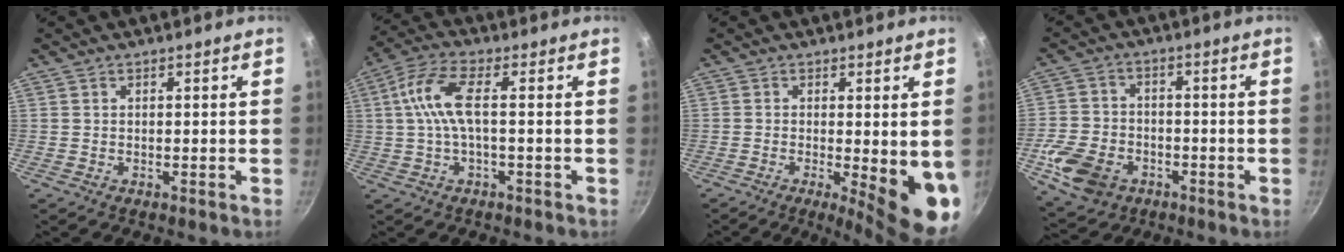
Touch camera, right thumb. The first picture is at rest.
{"total": 8.2, "force": [0.1, 2.9, 7.7], "torque": [-0.175, 0.019, -0.004]}
{"total": 10.7, "force": [-2.0, 2.9, 10.1], "torque": [-0.118, -0.013, -0.018]}
{"total": 11.6, "force": [-4.5, 8.5, 6.3], "torque": [-0.116, 0.024, -0.083]}